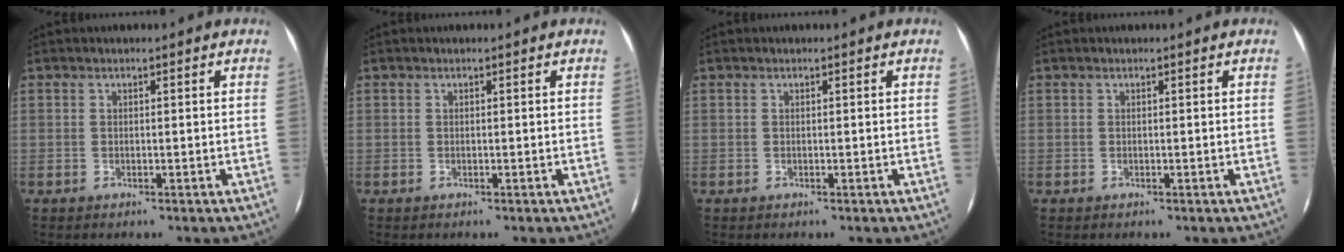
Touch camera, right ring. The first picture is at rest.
{"total": 0.0}
{"total": 0.0}
{"total": 0.0}